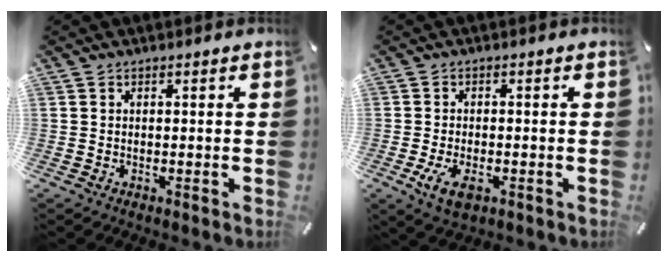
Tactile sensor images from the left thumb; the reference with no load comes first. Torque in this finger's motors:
{"motor_torque": [0.05, 0.29, 0.28, 0.25, 0.03]}